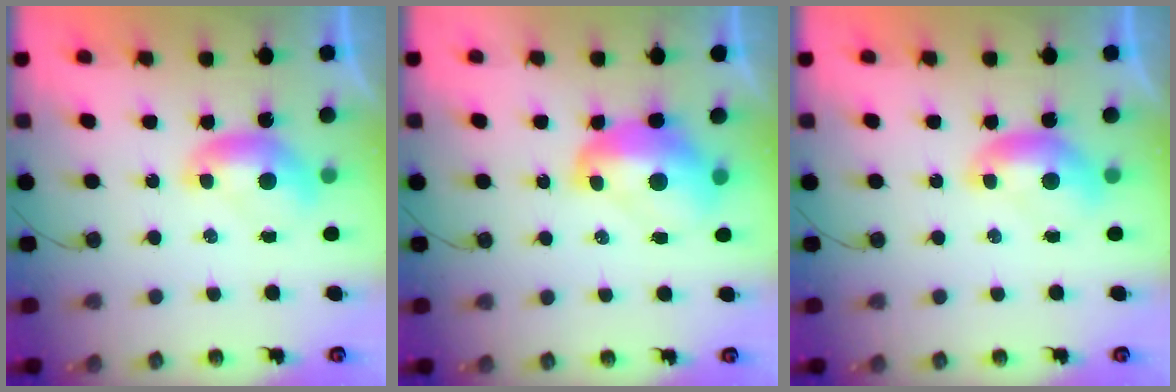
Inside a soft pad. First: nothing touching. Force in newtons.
{"total": 4.7, "press": 4.6, "slide": 0.9}
{"total": 0.0}